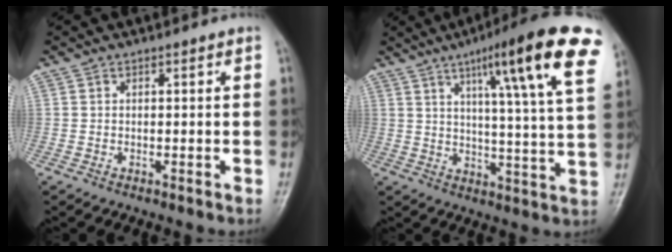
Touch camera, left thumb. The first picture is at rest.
{"total": 20.3, "force": [10.2, 2.5, 17.4], "torque": [-0.229, -0.026, 0.136]}